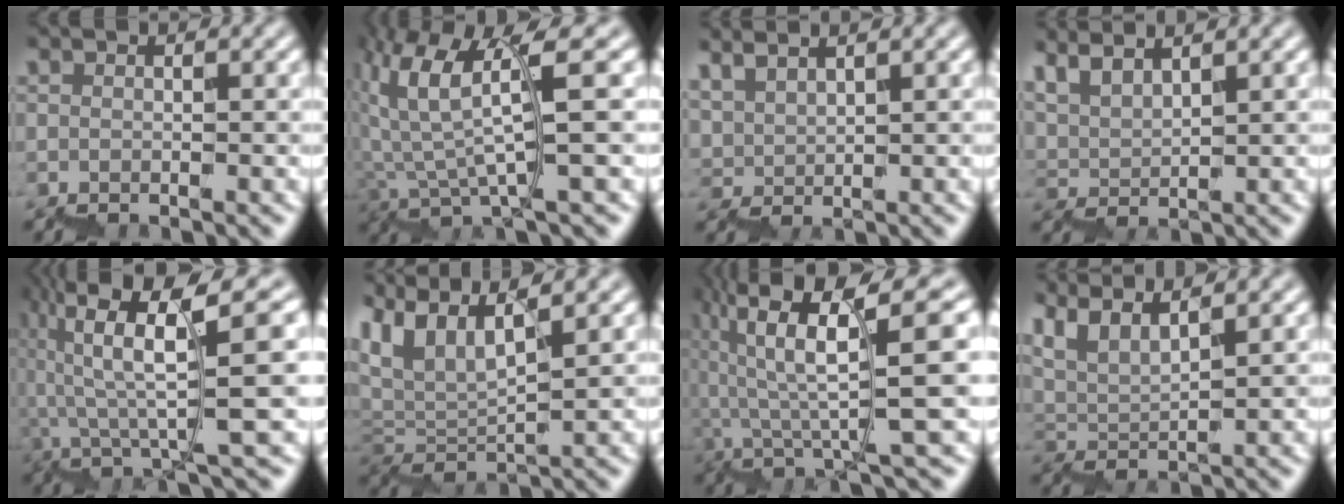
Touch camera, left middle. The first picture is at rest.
{"total": 6.1, "force": [2.8, 0.8, 5.4], "torque": [-0.109, 0.015, 0.048]}
{"total": 2.9, "force": [2.8, 0.6, 0.5], "torque": [-0.006, 0.005, 0.065]}
{"total": 4.0, "force": [4.0, 0.5, 0.4], "torque": [-0.013, 0.008, 0.080]}
{"total": 9.9, "force": [4.6, 1.9, 8.5], "torque": [-0.142, 0.032, 0.082]}
{"total": 6.6, "force": [5.9, 1.2, 2.6], "torque": [-0.072, 0.022, 0.113]}
{"total": 9.8, "force": [3.4, 1.9, 9.0], "torque": [-0.141, 0.038, 0.061]}
{"total": 6.0, "force": [5.6, 0.9, 1.8], "torque": [-0.035, 0.019, 0.104]}